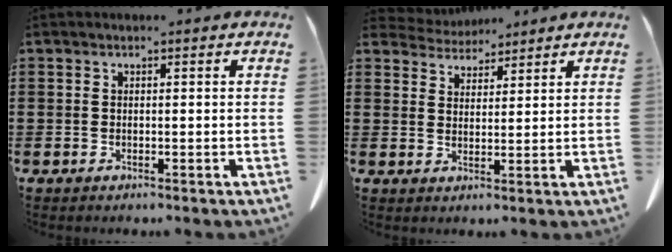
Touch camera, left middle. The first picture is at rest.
{"total": 3.5, "force": [3.3, 1.1, 0.1], "torque": [-0.015, -0.010, 0.059]}